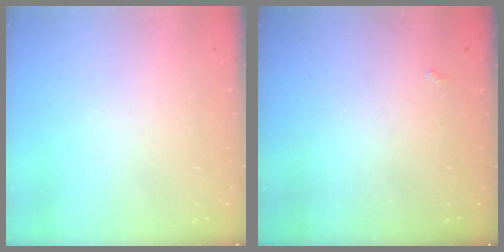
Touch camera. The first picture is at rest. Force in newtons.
{"total": 2.1, "press": 2.0, "slide": 0.4}